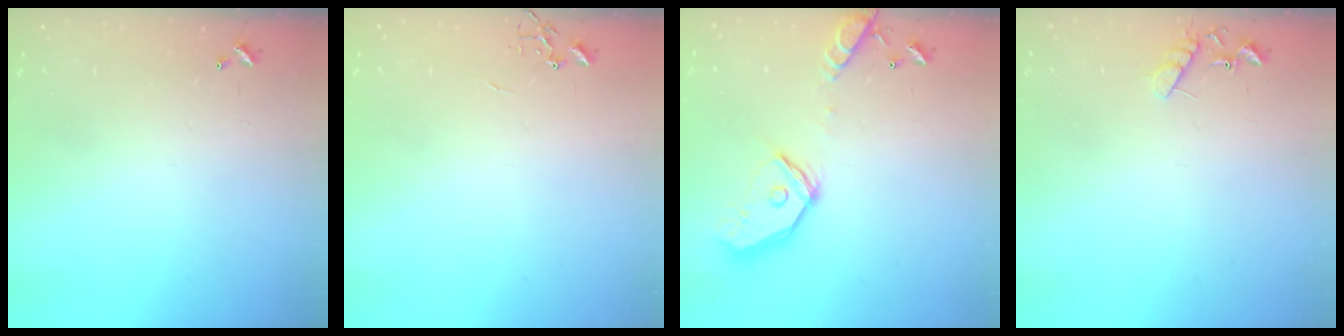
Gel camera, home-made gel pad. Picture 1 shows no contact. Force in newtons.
{"total": 0.0}
{"total": 17.6, "press": 17.4, "slide": 2.7}
{"total": 8.0, "press": 8.0, "slide": 0.4}